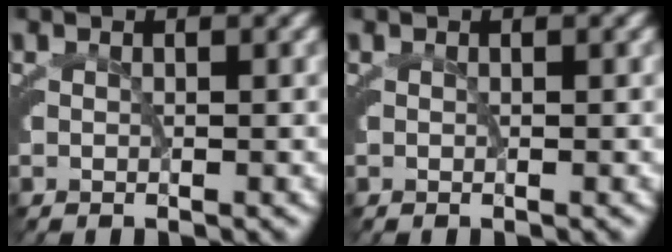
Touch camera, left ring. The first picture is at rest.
{"total": 0.0}